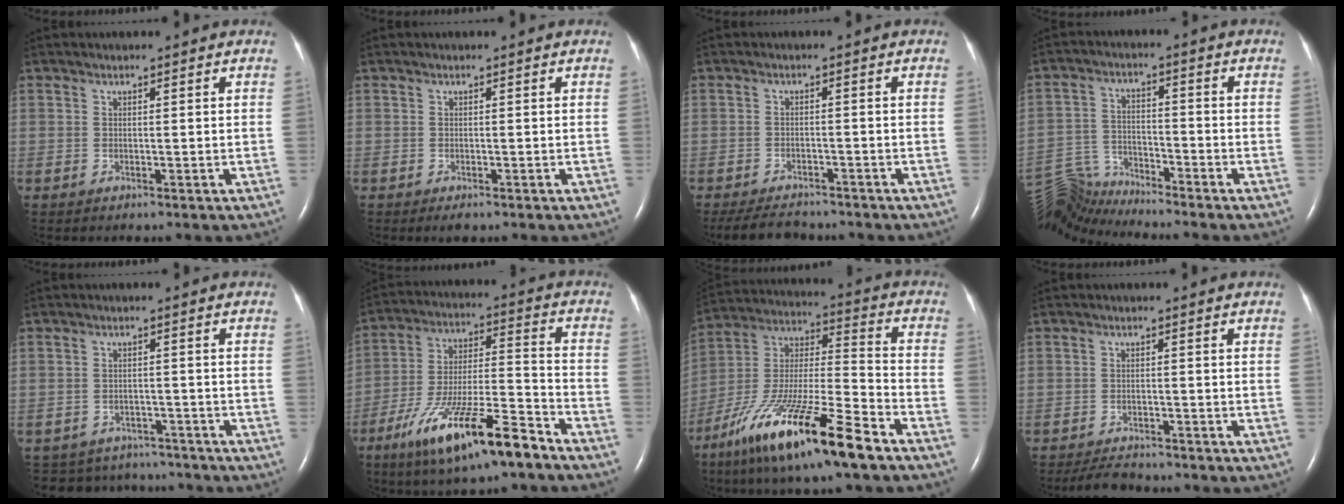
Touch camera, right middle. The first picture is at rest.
{"total": 1.1, "force": [-0.7, 0.4, 0.8], "torque": [-0.012, -0.002, -0.006]}
{"total": 7.2, "force": [-6.6, 2.0, 2.1], "torque": [-0.037, -0.012, -0.096]}
{"total": 8.7, "force": [-8.7, -0.5, -0.1], "torque": [-0.012, 0.012, -0.167]}
{"total": 9.6, "force": [-8.8, 3.9, 0.7], "torque": [-0.018, 0.017, -0.107]}
{"total": 17.8, "force": [-11.6, 2.5, 13.2], "torque": [-0.242, -0.020, -0.206]}
{"total": 22.0, "force": [-13.8, 2.5, 16.9], "torque": [-0.333, -0.040, -0.248]}
{"total": 3.9, "force": [-3.7, 1.0, 0.9], "torque": [-0.020, -0.012, -0.061]}